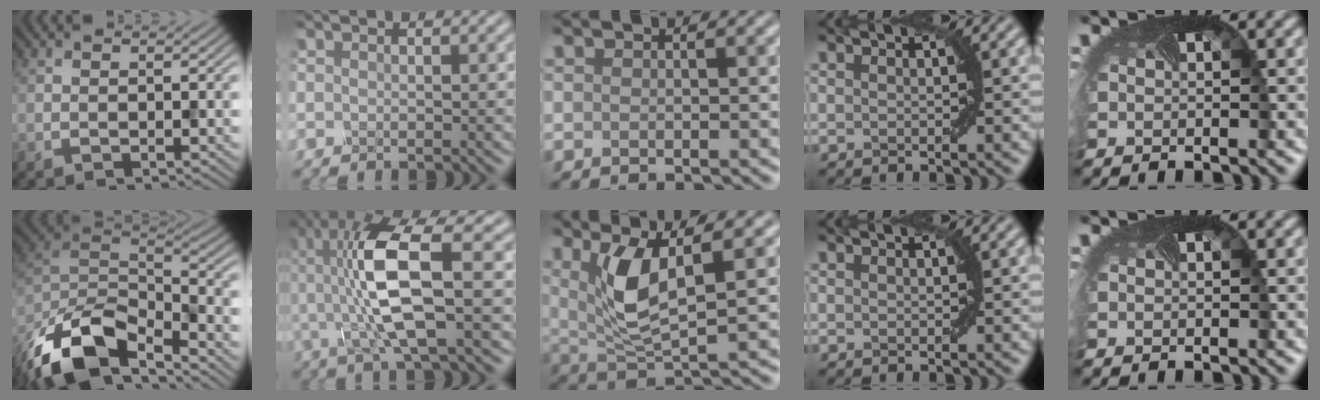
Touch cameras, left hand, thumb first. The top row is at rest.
{"thumb": {"total": 15.2, "force": [-10.3, 6.4, 9.3], "torque": [-0.227, -0.022, -0.187]}, "index": {"total": 8.4, "force": [0.8, 1.6, 8.2], "torque": [-0.171, 0.013, 0.025]}, "middle": {"total": 4.8, "force": [1.3, 1.4, 4.4], "torque": [-0.098, -0.009, 0.041]}}